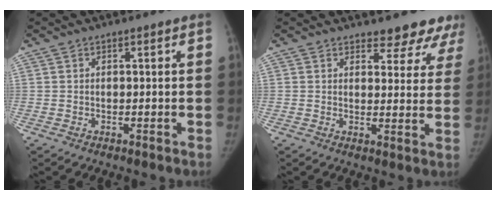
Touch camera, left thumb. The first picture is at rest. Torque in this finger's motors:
{"motor_torque": [0.03, 0.10, 0.73, -0.25, -0.06]}